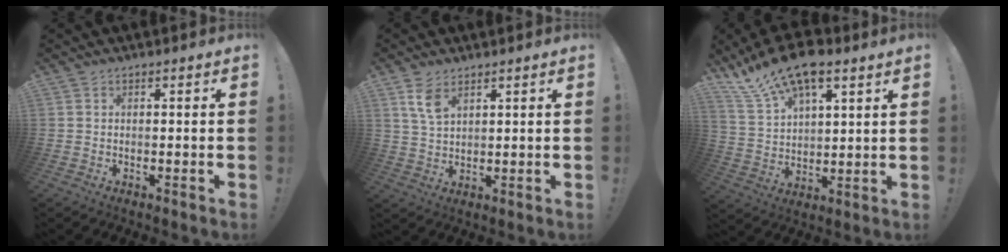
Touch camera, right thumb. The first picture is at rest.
{"total": 6.1, "force": [3.5, 3.0, 4.0], "torque": [-0.067, -0.016, 0.065]}
{"total": 14.1, "force": [10.3, 5.1, 8.2], "torque": [-0.156, -0.064, 0.186]}